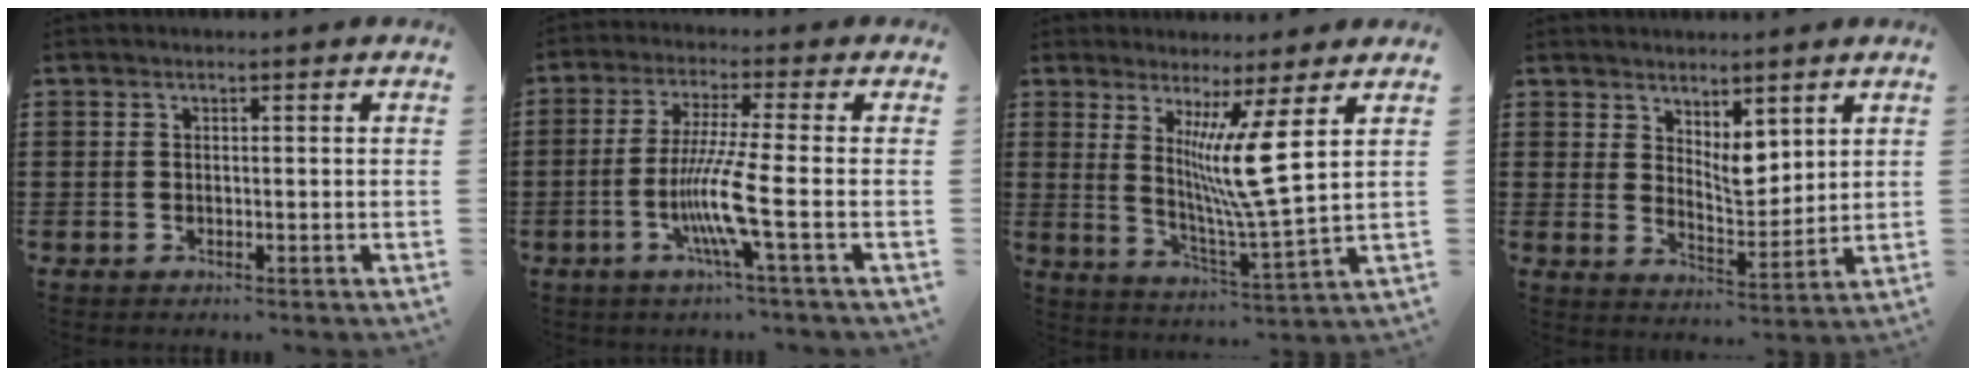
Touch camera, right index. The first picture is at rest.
{"total": 8.6, "force": [-2.5, -0.3, 8.2], "torque": [-0.174, -0.024, -0.054]}
{"total": 9.3, "force": [3.7, -1.1, 8.4], "torque": [-0.161, -0.024, 0.057]}
{"total": 5.4, "force": [3.6, 2.6, 3.1], "torque": [-0.054, -0.012, 0.063]}